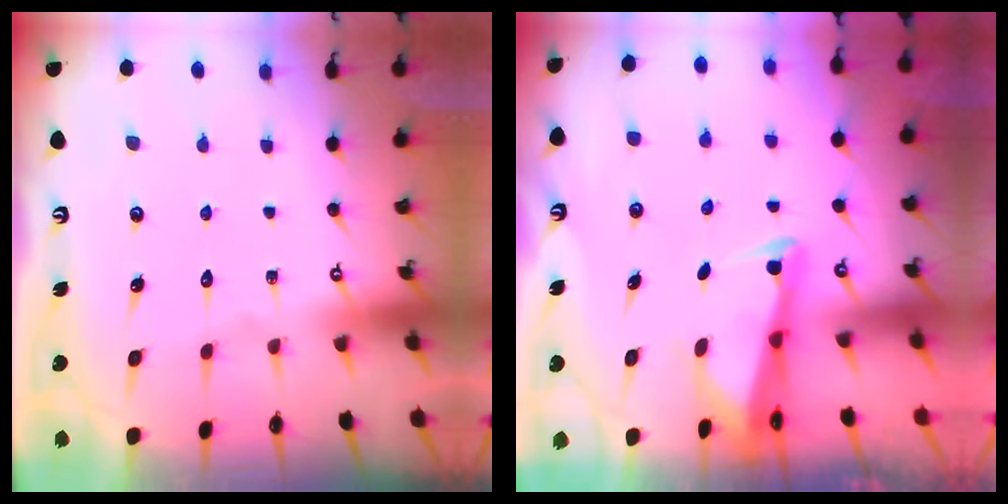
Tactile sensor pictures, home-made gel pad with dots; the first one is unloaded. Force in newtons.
{"total": 2.4, "press": 2.4, "slide": 0.5}